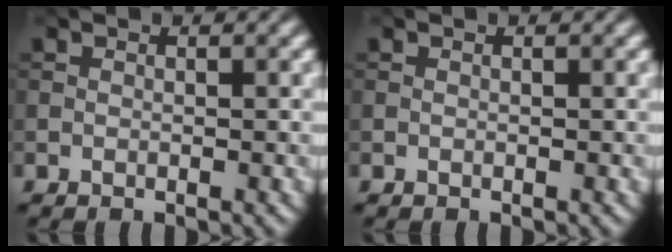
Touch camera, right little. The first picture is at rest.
{"total": 0.0}